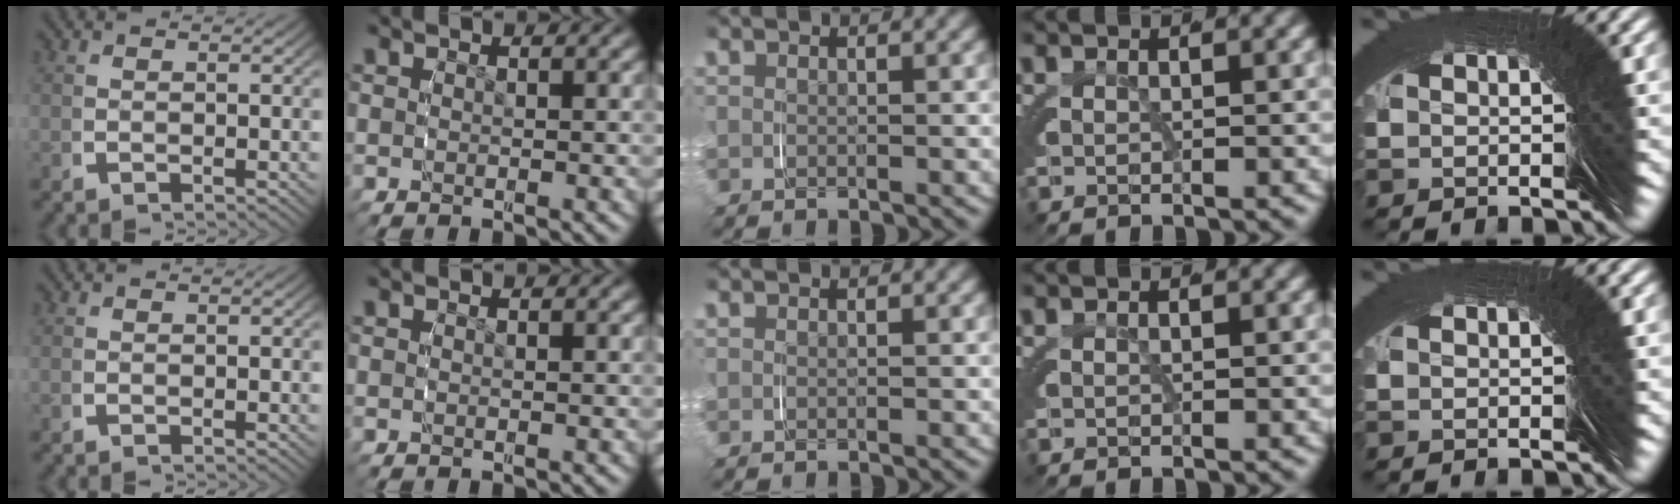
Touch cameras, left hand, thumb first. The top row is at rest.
{}